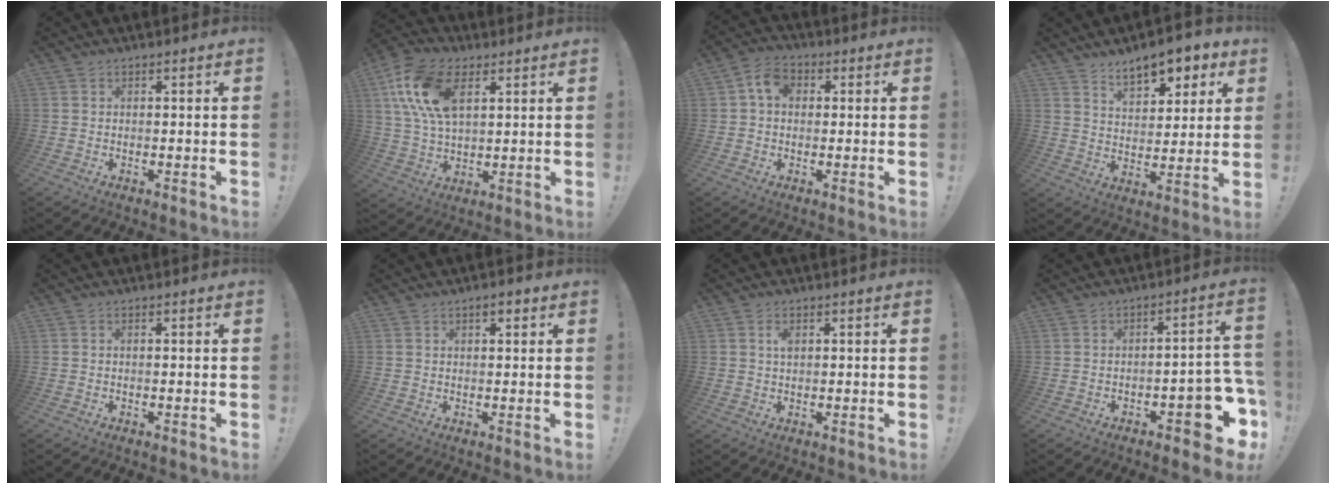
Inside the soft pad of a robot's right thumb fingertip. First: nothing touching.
{"total": 17.2, "force": [6.7, 10.2, 12.1], "torque": [-0.243, -0.012, 0.124]}
{"total": 6.9, "force": [1.7, 5.1, 4.4], "torque": [-0.076, 0.009, 0.034]}
{"total": 10.8, "force": [7.4, 5.2, 5.9], "torque": [-0.079, -0.046, 0.132]}
{"total": 0.6, "force": [-0.4, 0.1, 0.4], "torque": [-0.009, 0.002, -0.006]}
{"total": 2.5, "force": [1.3, 1.1, 1.8], "torque": [-0.030, 0.002, 0.021]}
{"total": 2.2, "force": [0.7, 1.2, 1.7], "torque": [-0.021, -0.003, 0.008]}
{"total": 11.3, "force": [-5.8, 4.0, 8.8], "torque": [-0.089, 0.033, -0.090]}